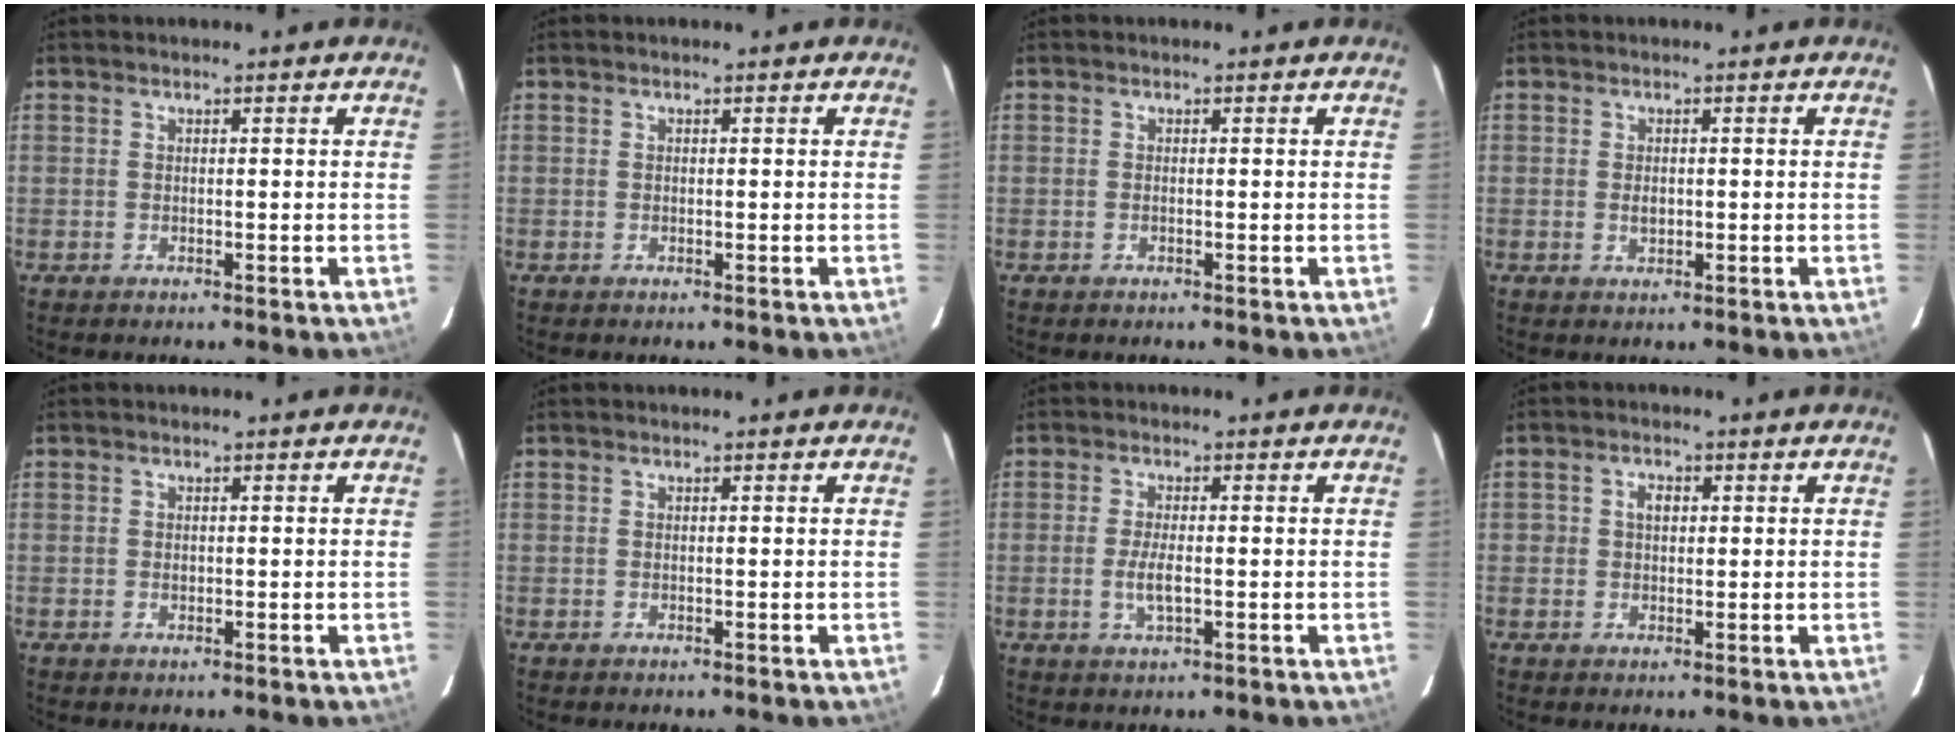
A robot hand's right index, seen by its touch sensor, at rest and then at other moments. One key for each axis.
{"total": 0.0}
{"total": 0.0}
{"total": 1.7, "fx": -0.2, "fy": 1.1, "fz": 1.2, "tx": -0.020, "ty": 0.001, "tz": -0.001}
{"total": 0.6, "fx": 0.0, "fy": 0.5, "fz": 0.3, "tx": -0.002, "ty": 0.001, "tz": 0.001}
{"total": 0.0}
{"total": 3.8, "fx": -0.8, "fy": 1.0, "fz": 3.6, "tx": -0.072, "ty": -0.005, "tz": -0.014}
{"total": 2.4, "fx": 0.3, "fy": 2.0, "fz": 1.2, "tx": -0.018, "ty": 0.007, "tz": 0.004}